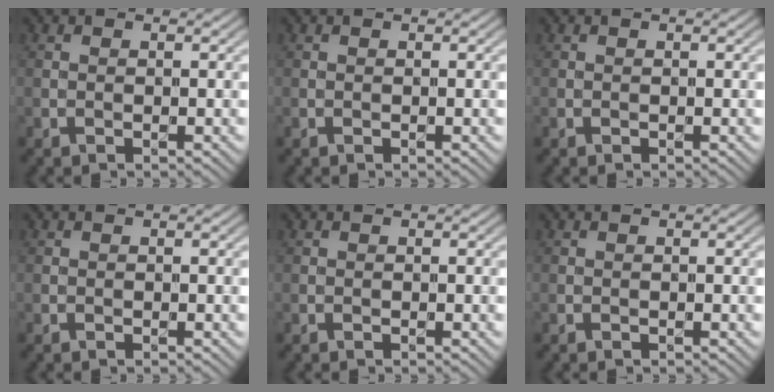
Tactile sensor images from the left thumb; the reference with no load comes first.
{"total": 0.0}
{"total": 0.0}
{"total": 0.0}
{"total": 0.0}
{"total": 0.0}